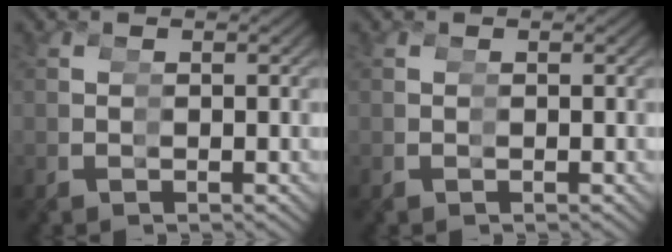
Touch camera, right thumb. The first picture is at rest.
{"total": 0.0}